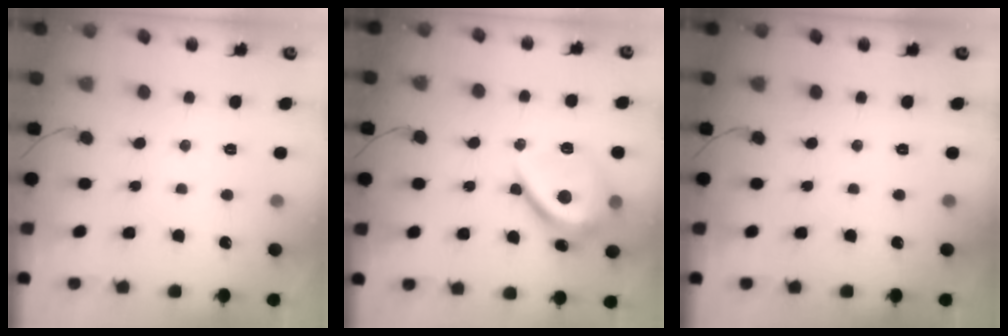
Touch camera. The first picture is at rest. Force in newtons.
{"total": 11.5, "press": 11.4, "slide": 0.8}
{"total": 0.0}